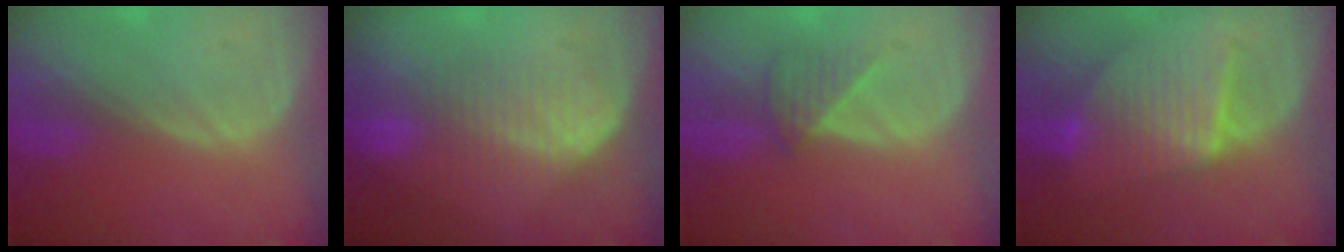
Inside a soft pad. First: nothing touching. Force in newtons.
{"total": 7.1, "press": 6.9, "slide": 1.6}
{"total": 3.4, "press": 3.3, "slide": 0.8}
{"total": 8.9, "press": 8.9, "slide": 0.5}